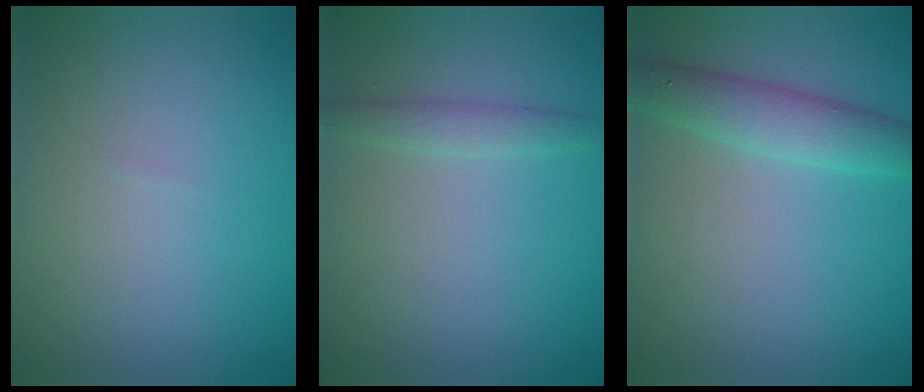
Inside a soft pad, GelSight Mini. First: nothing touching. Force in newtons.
{"total": 1.5, "press": 1.5, "slide": 0.1}
{"total": 3.5, "press": 3.5, "slide": 0.2}